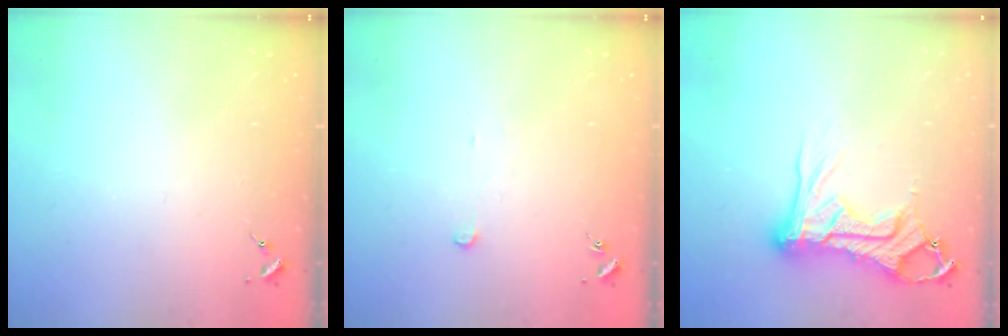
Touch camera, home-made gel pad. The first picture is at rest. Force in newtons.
{"total": 2.4, "press": 2.4, "slide": 0.2}
{"total": 17.4, "press": 17.3, "slide": 1.8}